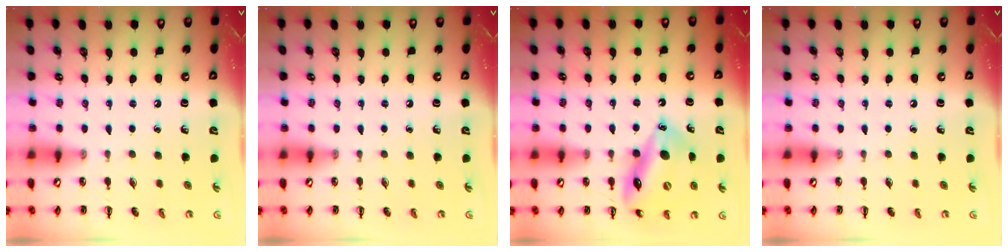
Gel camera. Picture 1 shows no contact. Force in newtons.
{"total": 0.0}
{"total": 15.9, "press": 15.6, "slide": 3.4}
{"total": 0.0}